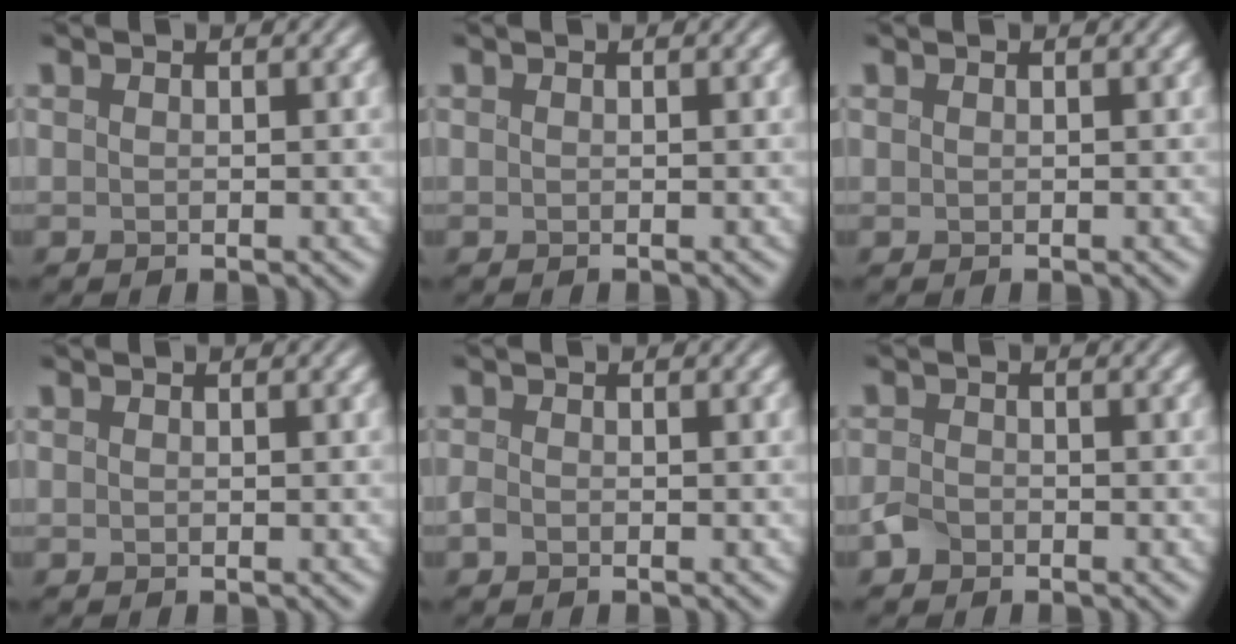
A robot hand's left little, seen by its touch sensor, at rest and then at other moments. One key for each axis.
{"total": 0.0}
{"total": 0.0}
{"total": 0.0}
{"total": 1.2, "fx": -0.8, "fy": 0.7, "fz": 0.5, "tx": -0.008, "ty": -0.001, "tz": -0.016}
{"total": 1.7, "fx": -1.2, "fy": 1.0, "fz": 0.5, "tx": -0.007, "ty": 0.001, "tz": -0.030}